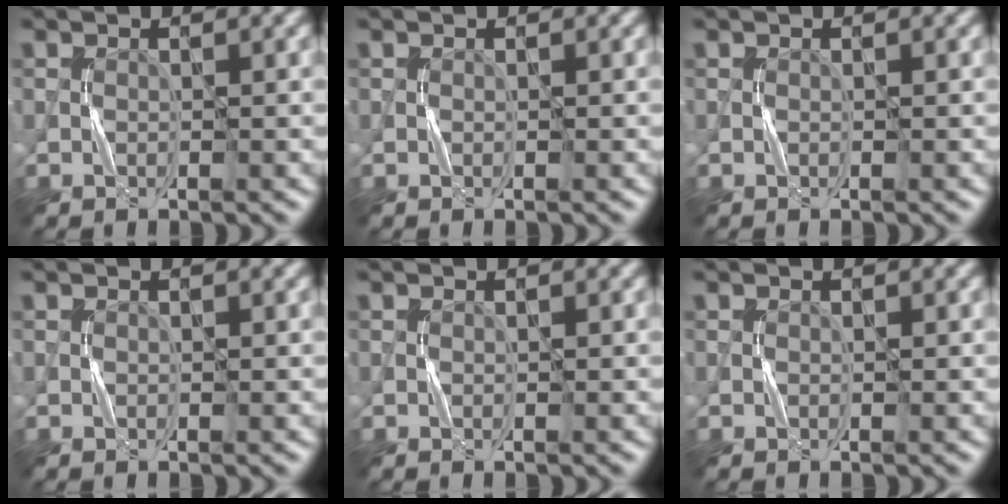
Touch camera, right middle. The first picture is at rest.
{"total": 0.0}
{"total": 0.0}
{"total": 0.0}
{"total": 0.0}
{"total": 0.0}